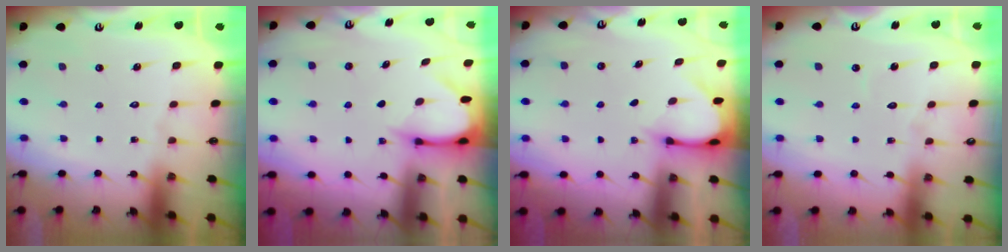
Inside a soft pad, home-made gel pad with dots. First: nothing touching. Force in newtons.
{"total": 3.5, "press": 3.5, "slide": 0.3}
{"total": 2.9, "press": 2.9, "slide": 0.2}
{"total": 2.5, "press": 2.5, "slide": 0.1}